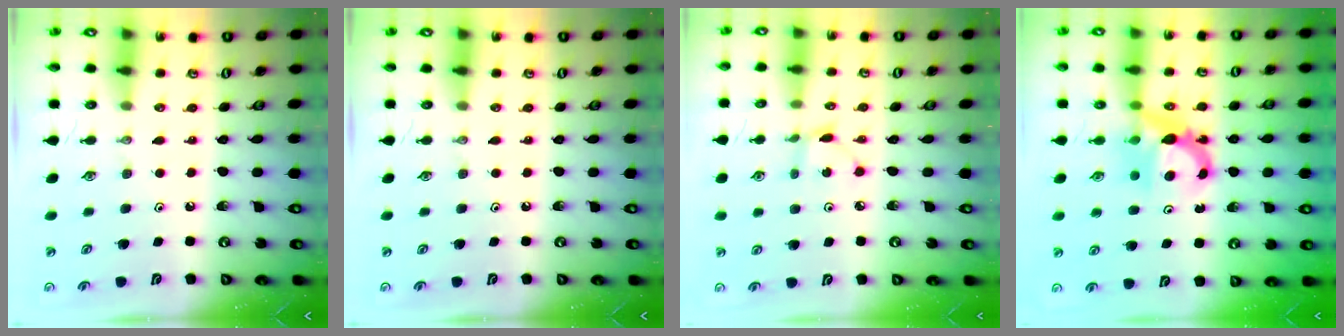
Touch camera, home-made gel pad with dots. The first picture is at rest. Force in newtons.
{"total": 0.0}
{"total": 1.5, "press": 1.5, "slide": 0.2}
{"total": 7.1, "press": 7.1, "slide": 0.2}